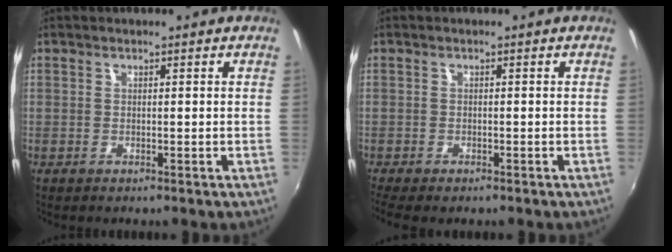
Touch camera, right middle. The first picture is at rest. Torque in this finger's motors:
{"motor_torque": [1.17, -0.97, 0.14, 0.11]}